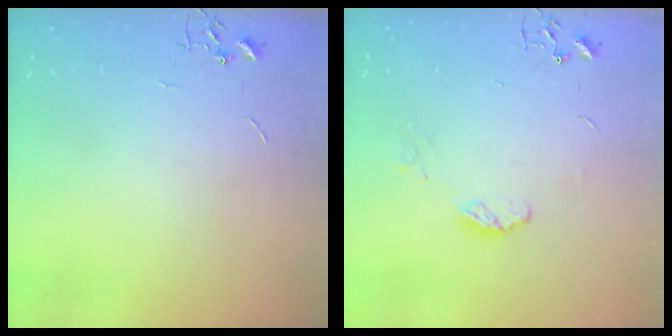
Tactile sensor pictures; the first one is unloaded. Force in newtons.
{"total": 6.0, "press": 5.9, "slide": 0.9}